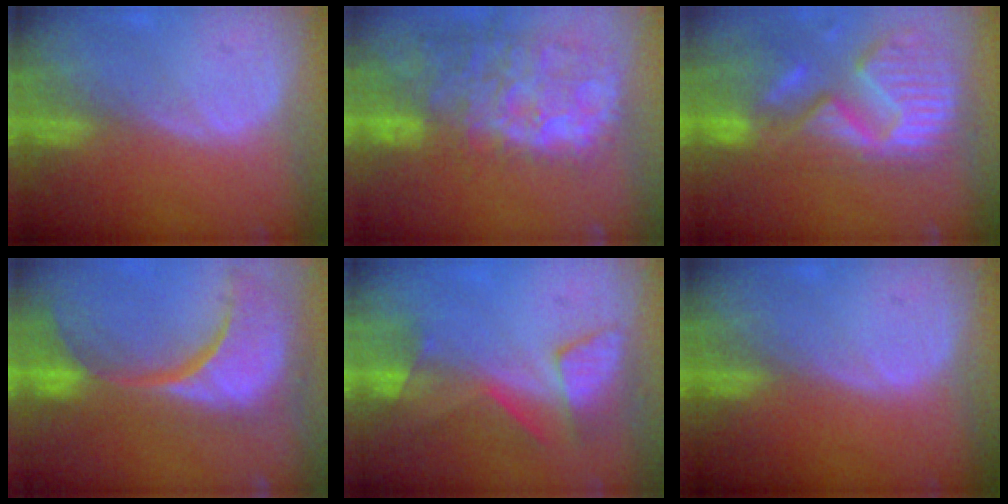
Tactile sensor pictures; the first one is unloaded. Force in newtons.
{"total": 14.6, "press": 11.8, "slide": 8.7}
{"total": 14.2, "press": 11.8, "slide": 7.8}
{"total": 15.3, "press": 12.1, "slide": 9.5}
{"total": 7.3, "press": 7.0, "slide": 2.2}
{"total": 0.0}